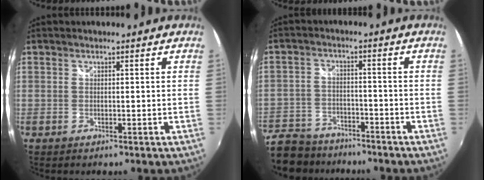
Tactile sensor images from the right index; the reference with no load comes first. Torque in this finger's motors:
{"motor_torque": [-1.15, -0.99, -1.05, -0.21]}